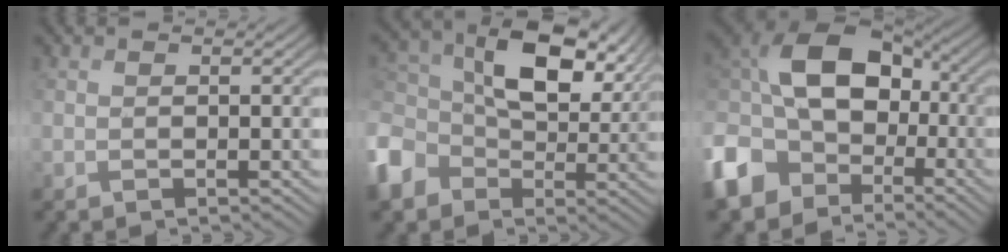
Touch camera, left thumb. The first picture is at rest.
{"total": 14.6, "force": [1.0, 10.8, 9.7], "torque": [-0.224, -0.004, 0.012]}
{"total": 17.2, "force": [-4.2, 12.4, 11.1], "torque": [-0.273, -0.008, -0.095]}